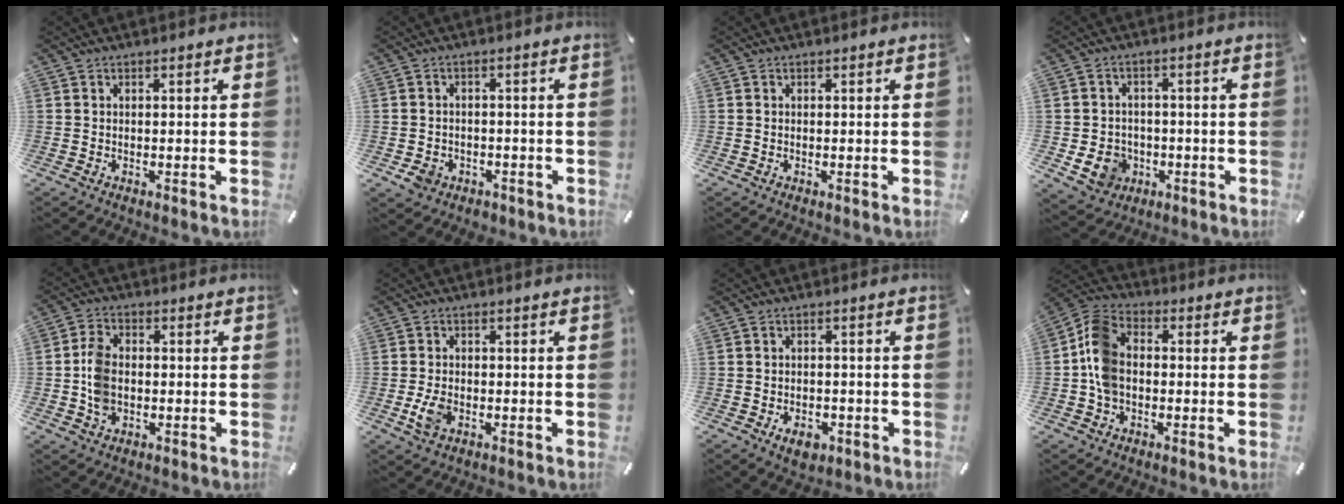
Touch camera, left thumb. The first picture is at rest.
{"total": 4.6, "force": [-2.3, 3.6, 1.7], "torque": [-0.045, 0.005, -0.045]}
{"total": 0.0}
{"total": 8.0, "force": [-2.2, 7.1, 2.9], "torque": [-0.063, 0.013, -0.039]}
{"total": 7.1, "force": [-0.8, 5.3, 4.8], "torque": [-0.095, 0.004, -0.015]}
{"total": 4.7, "force": [-1.4, 3.2, 3.2], "torque": [-0.080, -0.003, -0.028]}
{"total": 4.6, "force": [-1.9, 3.2, 2.7], "torque": [-0.039, 0.006, -0.035]}
{"total": 9.8, "force": [-1.2, 7.5, 6.3], "torque": [-0.136, 0.023, -0.019]}